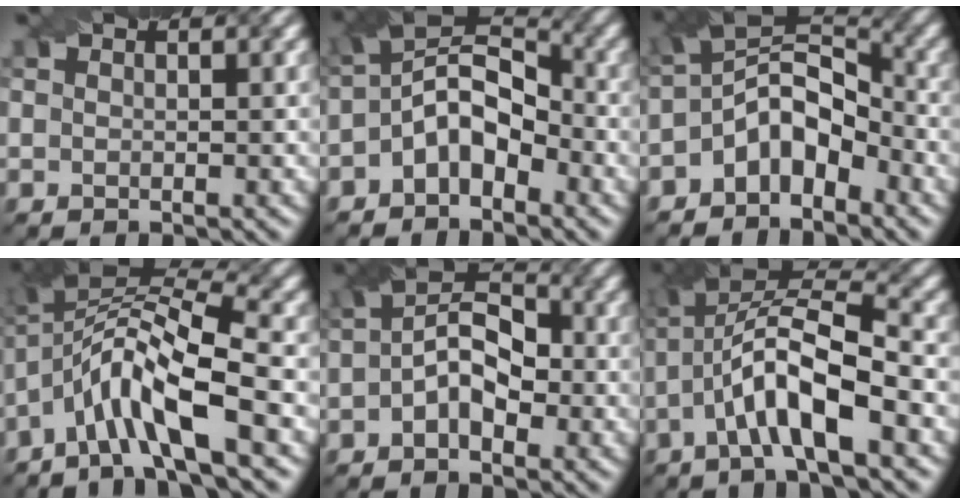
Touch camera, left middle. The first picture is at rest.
{"total": 6.0, "force": [-2.2, 3.5, 4.3], "torque": [-0.071, 0.016, -0.050]}
{"total": 6.4, "force": [-3.2, 3.6, 4.2], "torque": [-0.057, 0.013, -0.071]}
{"total": 8.6, "force": [-2.8, 2.4, 7.7], "torque": [-0.143, 0.021, -0.066]}
{"total": 5.1, "force": [-0.8, 3.1, 4.0], "torque": [-0.064, 0.011, -0.021]}
{"total": 8.2, "force": [-2.3, 2.3, 7.5], "torque": [-0.139, 0.022, -0.049]}